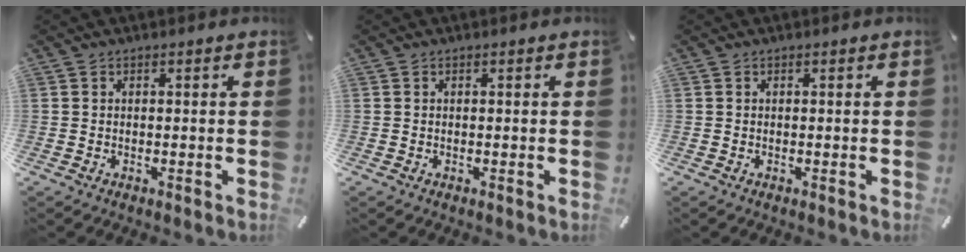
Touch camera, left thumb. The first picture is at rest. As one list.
[{"total": 0.0}, {"total": 0.0}]